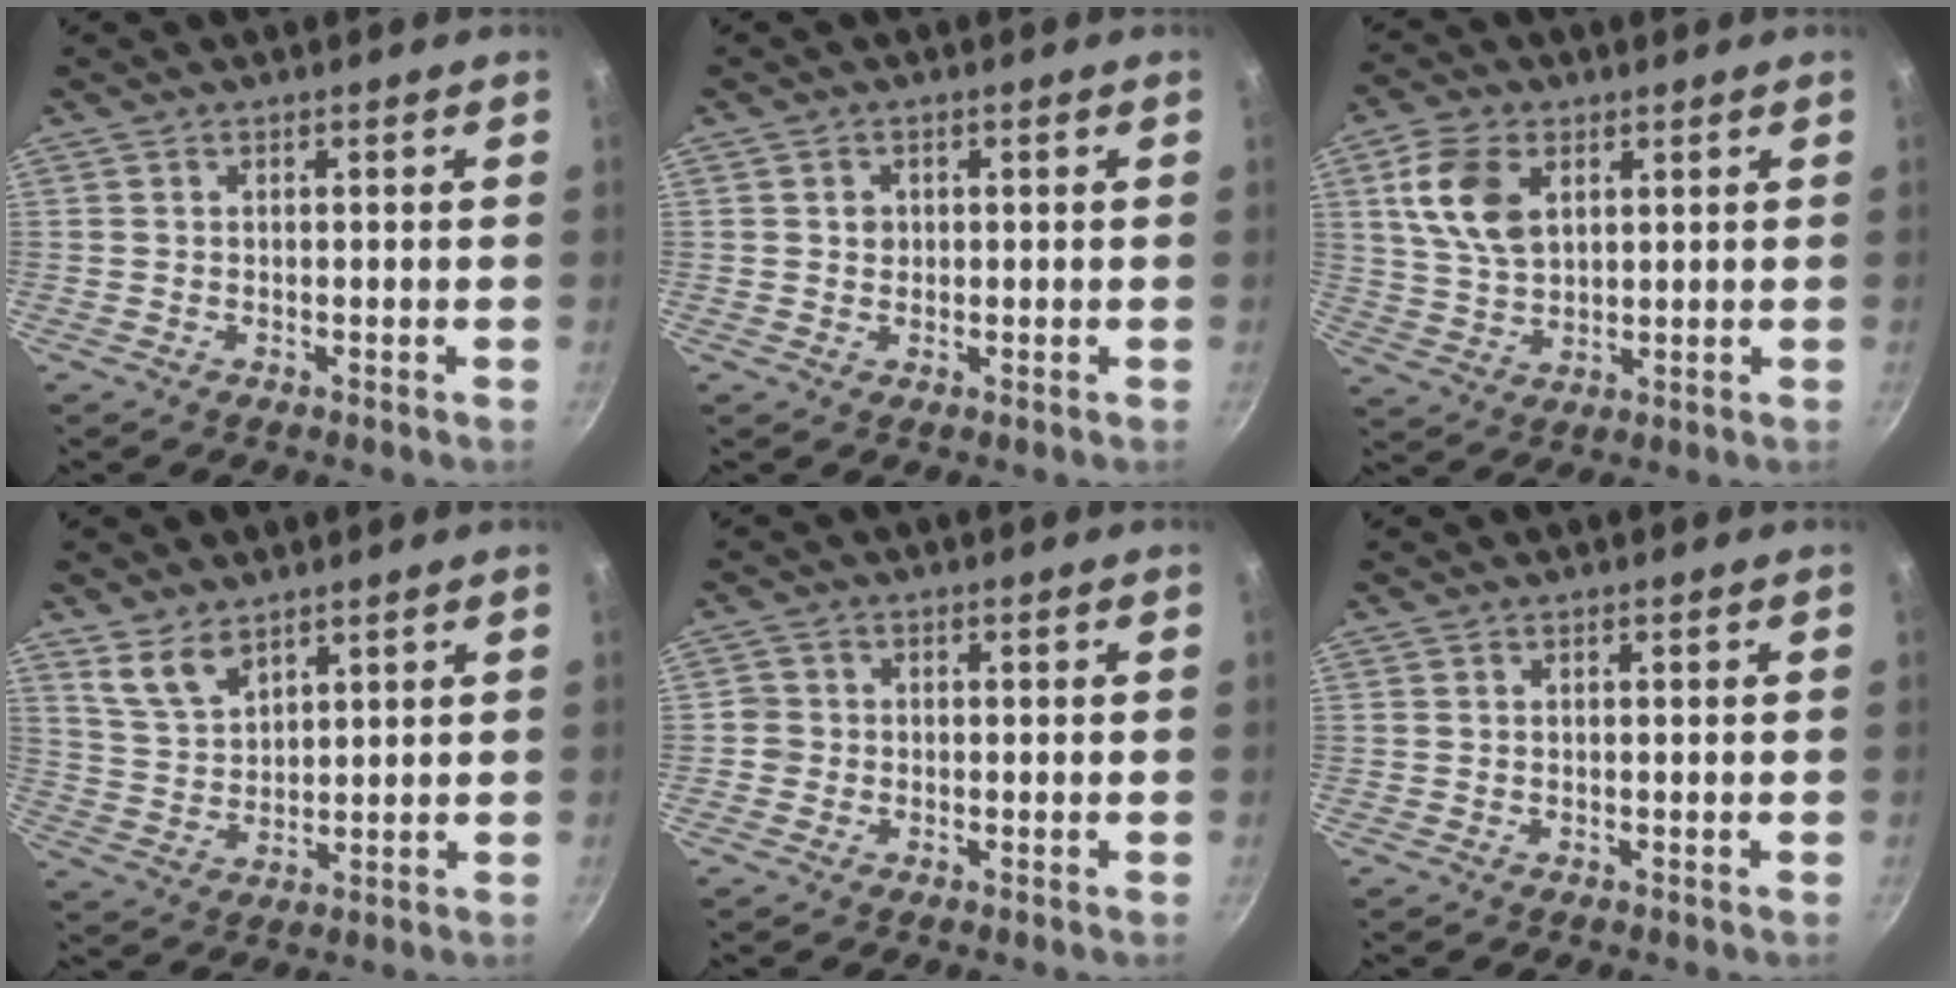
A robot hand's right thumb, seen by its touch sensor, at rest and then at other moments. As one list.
[{"total": 1.7, "force": [0.4, 1.6, 0.6], "torque": [-0.005, 0.004, 0.006]}, {"total": 10.6, "force": [3.8, 6.7, 7.3], "torque": [-0.128, -0.012, 0.077]}, {"total": 6.6, "force": [4.6, 3.3, 3.2], "torque": [-0.049, -0.024, 0.100]}, {"total": 2.2, "force": [-0.6, 2.1, 0.4], "torque": [0.005, 0.010, -0.013]}, {"total": 0.0}]